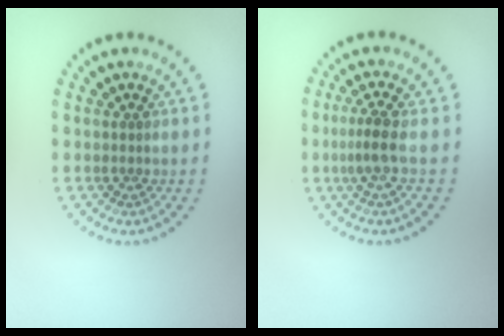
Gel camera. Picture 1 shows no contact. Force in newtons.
{"total": 2.3, "press": 1.7, "slide": 1.6}